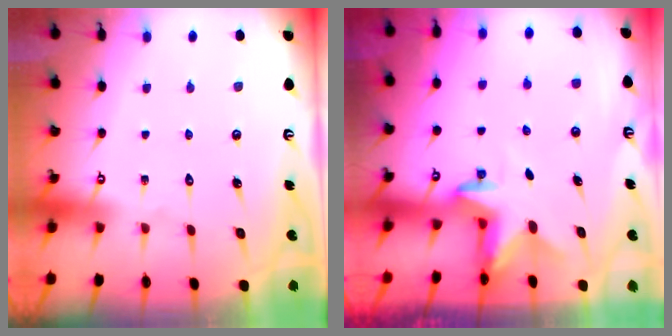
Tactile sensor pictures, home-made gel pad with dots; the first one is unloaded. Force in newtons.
{"total": 2.4, "press": 2.4, "slide": 0.4}